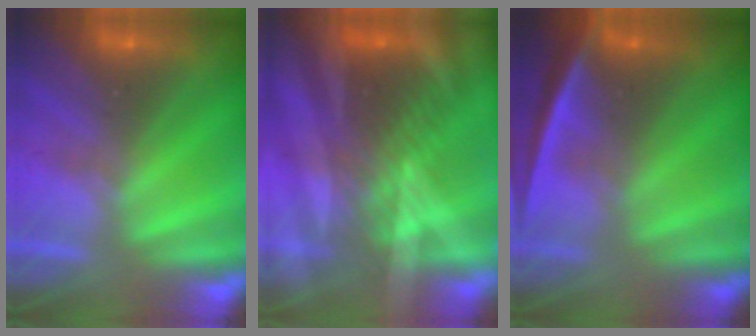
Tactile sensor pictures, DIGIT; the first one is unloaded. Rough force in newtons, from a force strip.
{"total": 3.0}
{"total": 2.4}